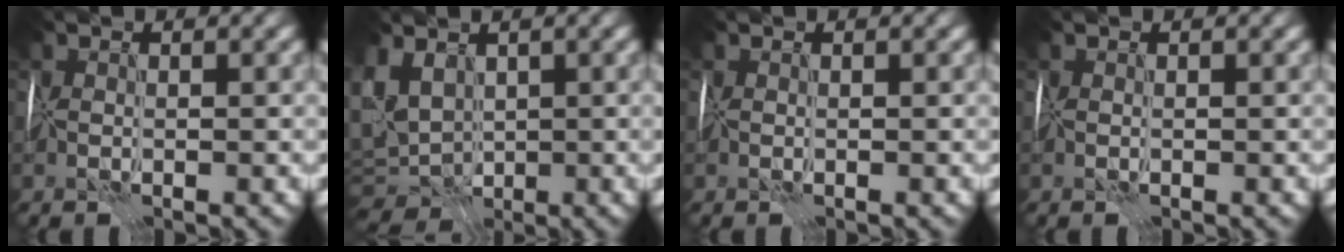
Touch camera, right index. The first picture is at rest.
{"total": 7.0, "force": [-0.4, 4.9, 5.0], "torque": [-0.112, -0.017, -0.001]}
{"total": 0.0}
{"total": 0.0}